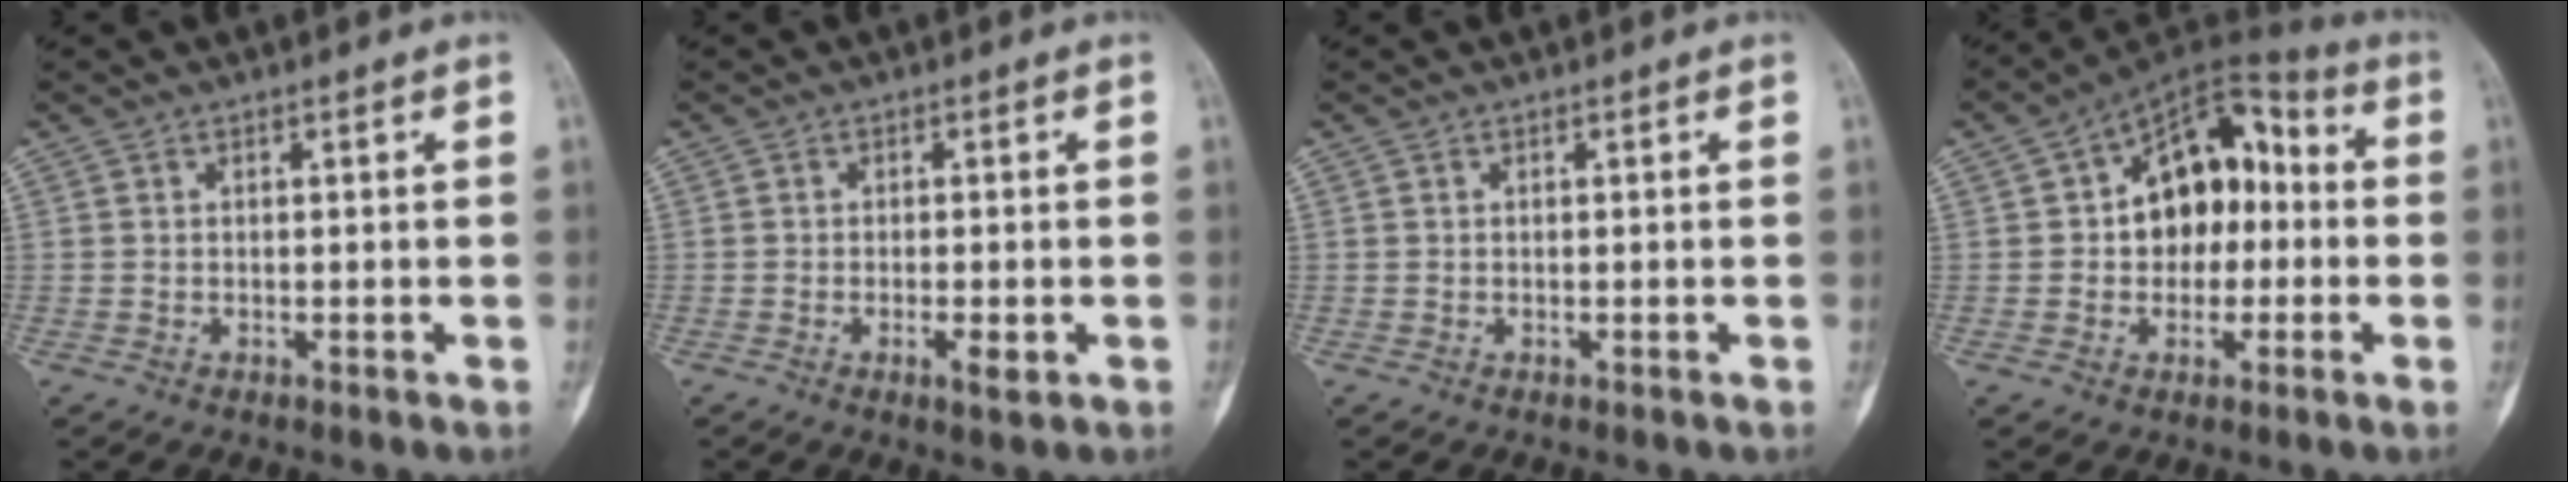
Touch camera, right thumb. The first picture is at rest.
{"total": 2.8, "force": [-1.1, 0.8, 2.5], "torque": [-0.039, -0.003, -0.017]}
{"total": 0.0}
{"total": 15.1, "force": [0.5, 10.0, 11.2], "torque": [-0.115, 0.043, -0.004]}